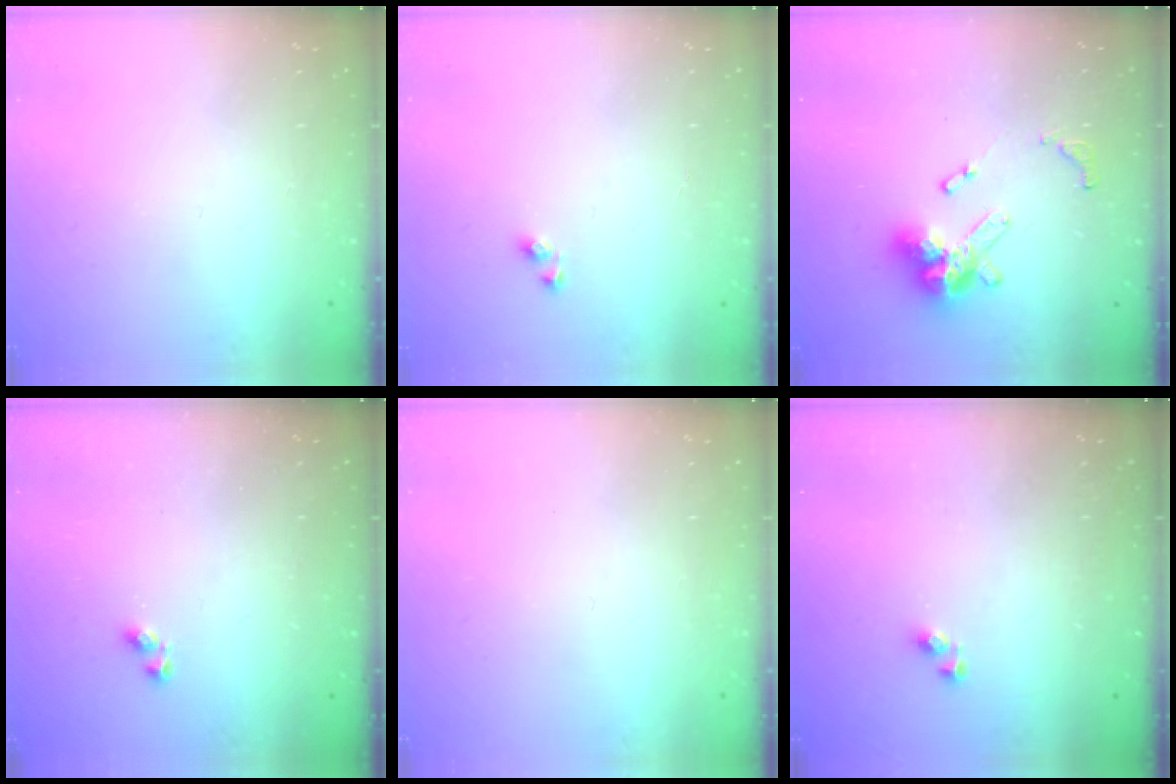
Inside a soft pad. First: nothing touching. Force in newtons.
{"total": 2.9, "press": 2.9, "slide": 0.3}
{"total": 15.2, "press": 15.1, "slide": 1.3}
{"total": 2.9, "press": 2.9, "slide": 0.6}
{"total": 0.0}
{"total": 3.7, "press": 3.7, "slide": 0.2}